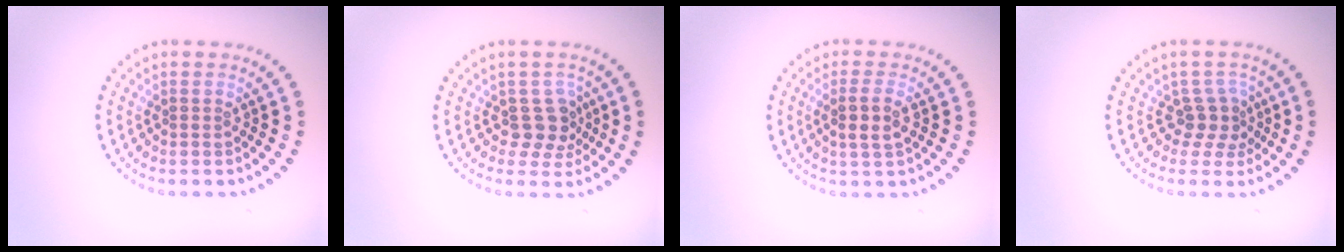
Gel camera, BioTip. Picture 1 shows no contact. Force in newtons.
{"total": 2.6, "press": 2.1, "slide": 1.6}
{"total": 2.1, "press": 1.9, "slide": 0.8}
{"total": 2.5, "press": 1.8, "slide": 1.7}